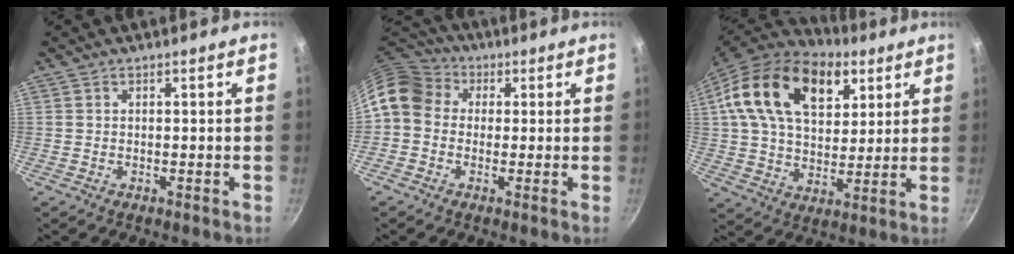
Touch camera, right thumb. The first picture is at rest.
{"total": 10.6, "force": [1.6, 8.9, 5.5], "torque": [-0.081, 0.026, 0.006]}
{"total": 21.9, "force": [9.9, 13.2, 14.4], "torque": [-0.216, -0.018, 0.163]}